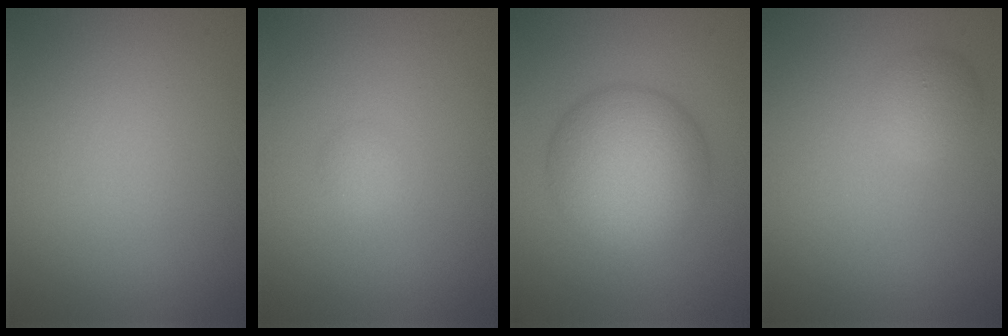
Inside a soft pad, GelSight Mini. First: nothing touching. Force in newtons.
{"total": 0.9, "press": 0.9, "slide": 0.0}
{"total": 8.1, "press": 8.1, "slide": 0.1}
{"total": 1.9, "press": 1.9, "slide": 0.1}